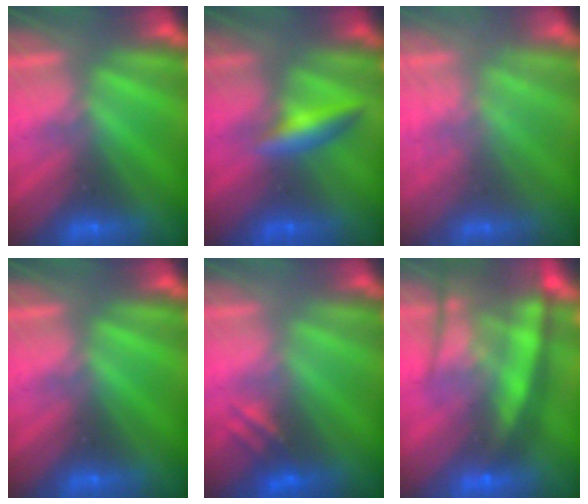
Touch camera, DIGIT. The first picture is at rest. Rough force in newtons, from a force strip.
{"total": 2.4}
{"total": 2.1}
{"total": 0.0}
{"total": 2.6}
{"total": 5.6}